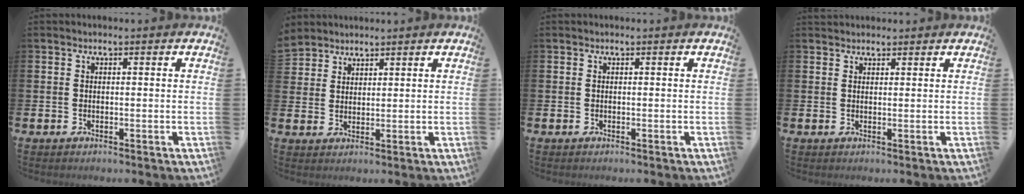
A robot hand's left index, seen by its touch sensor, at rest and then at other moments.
{"total": 3.2, "force": [3.0, 0.9, -0.5], "torque": [0.008, -0.016, 0.058]}
{"total": 0.0}
{"total": 1.2, "force": [1.2, 0.4, -0.1], "torque": [0.006, 0.002, 0.021]}